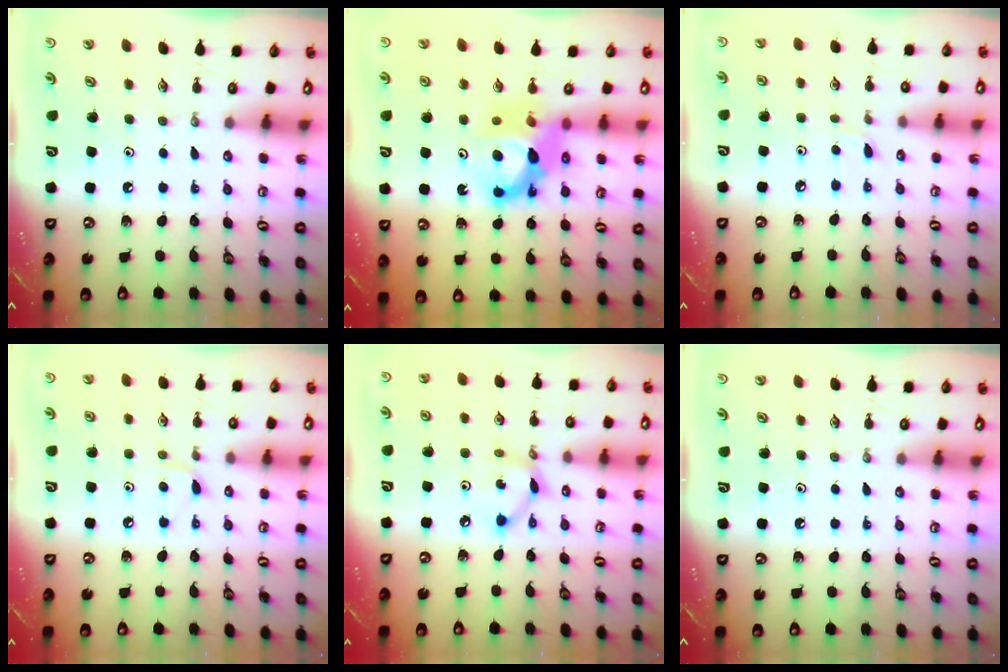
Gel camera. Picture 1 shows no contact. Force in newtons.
{"total": 11.5, "press": 11.4, "slide": 1.3}
{"total": 2.8, "press": 2.7, "slide": 0.4}
{"total": 5.7, "press": 5.6, "slide": 0.7}
{"total": 7.9, "press": 7.9, "slide": 0.3}
{"total": 0.0}